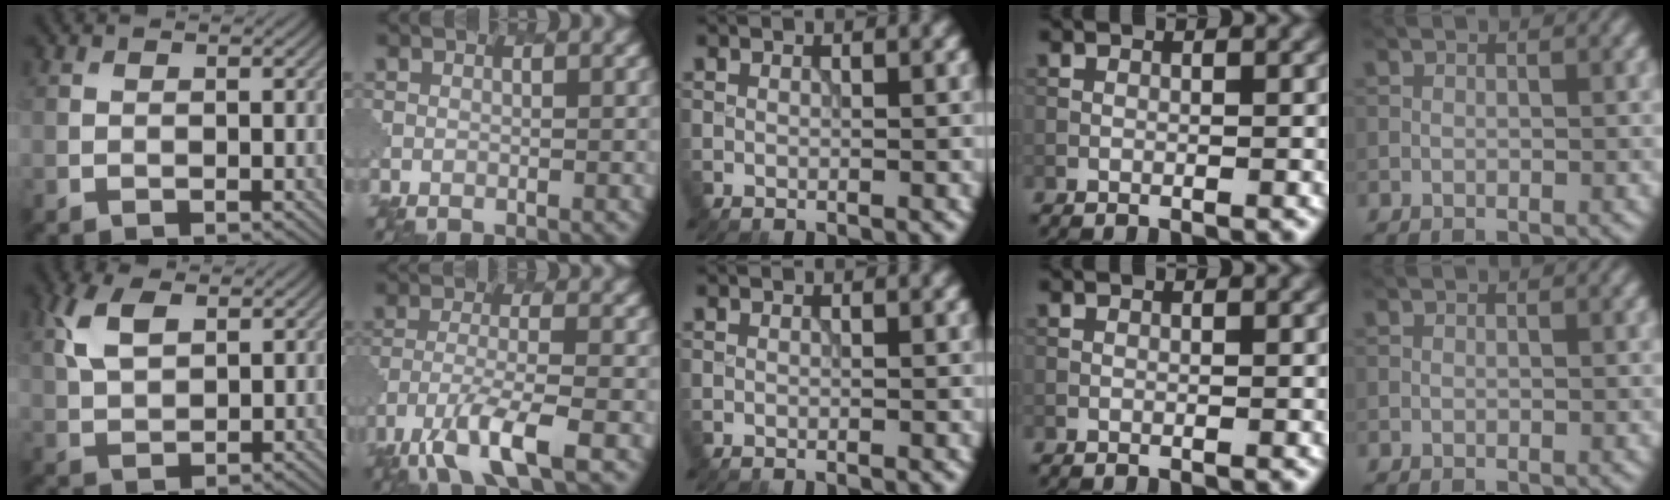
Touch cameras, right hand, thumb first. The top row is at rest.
{"thumb": {"total": 5.9, "force": [2.5, 3.1, 4.3], "torque": [-0.108, 0.007, 0.050]}, "index": {"total": 6.5, "force": [-4.0, 1.4, 4.9], "torque": [-0.092, -0.009, -0.077]}, "middle": {"total": 0.6, "force": [-0.6, 0.0, 0.2], "torque": [0.004, -0.002, -0.010]}}